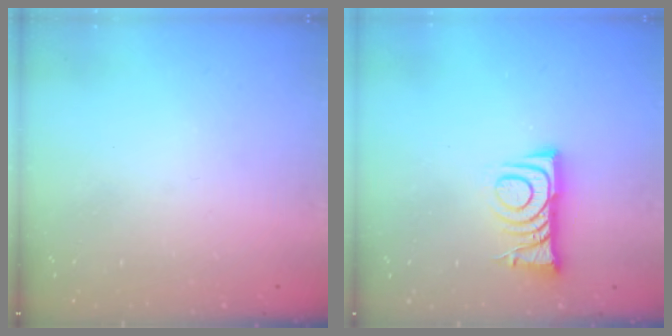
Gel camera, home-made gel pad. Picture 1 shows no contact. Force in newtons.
{"total": 7.6, "press": 7.6, "slide": 0.7}